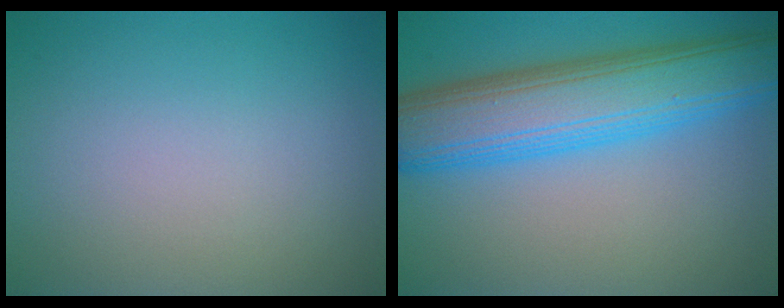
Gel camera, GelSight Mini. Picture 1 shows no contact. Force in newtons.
{"total": 9.6, "press": 9.6, "slide": 0.1}